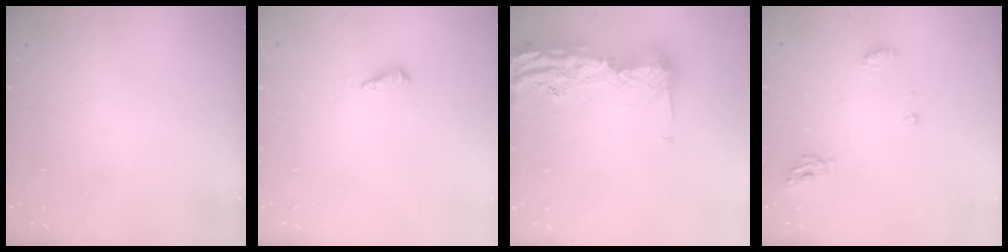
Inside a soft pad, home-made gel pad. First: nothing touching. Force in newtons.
{"total": 3.1, "press": 3.0, "slide": 0.7}
{"total": 17.7, "press": 17.6, "slide": 0.9}
{"total": 6.0, "press": 6.0, "slide": 0.7}